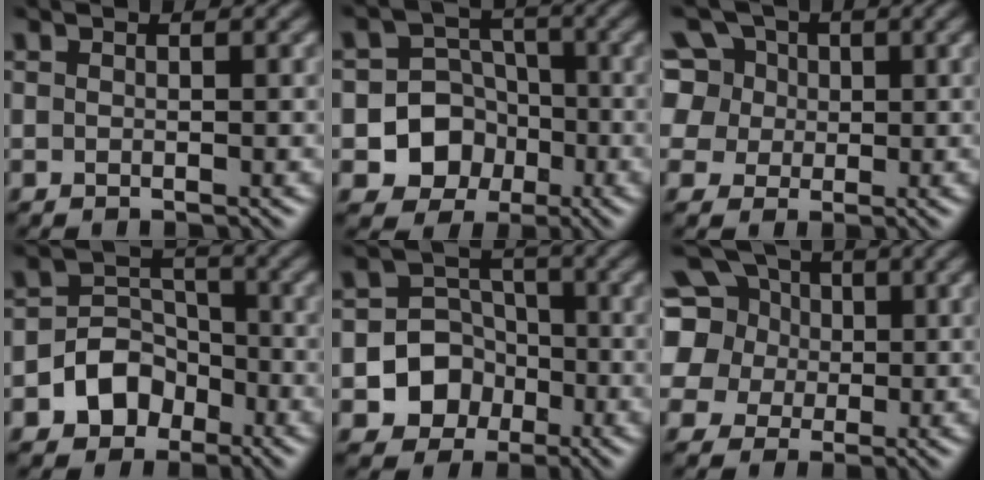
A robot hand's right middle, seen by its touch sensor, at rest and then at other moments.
{"total": 6.9, "force": [-2.3, 6.2, 1.9], "torque": [-0.013, 0.009, -0.066]}
{"total": 10.4, "force": [4.8, 8.3, 4.0], "torque": [-0.113, 0.033, 0.071]}
{"total": 4.4, "force": [-2.3, 3.4, 1.5], "torque": [-0.007, 0.004, -0.047]}
{"total": 6.4, "force": [-2.5, 5.7, 1.4], "torque": [-0.005, 0.009, -0.065]}
{"total": 10.1, "force": [3.6, 8.5, 4.0], "torque": [-0.111, 0.031, 0.056]}